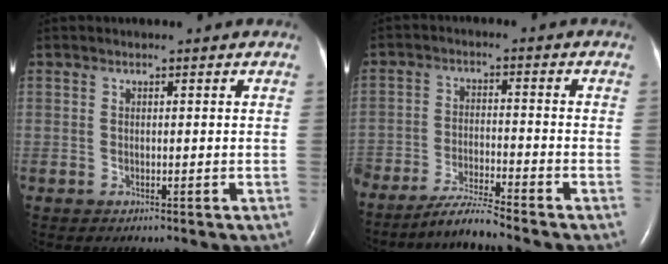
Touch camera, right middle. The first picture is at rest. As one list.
[{"total": 5.6, "force": [-5.1, -1.1, 2.0], "torque": [-0.039, -0.021, -0.095]}]